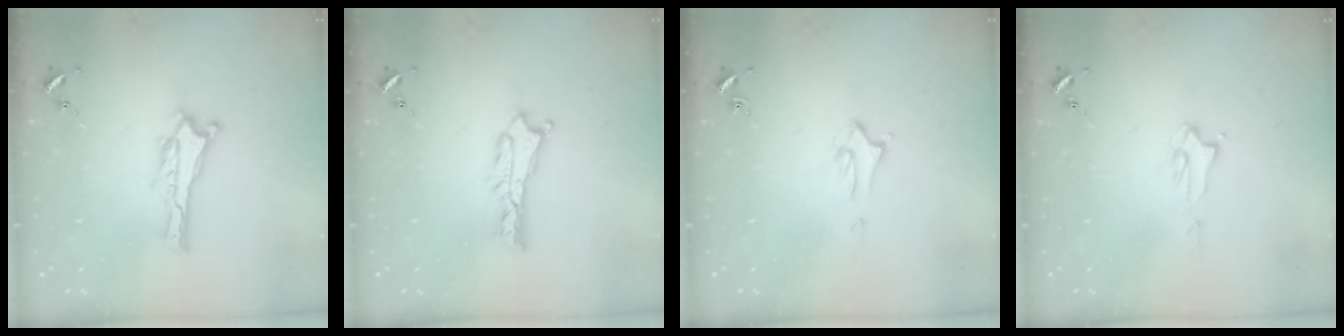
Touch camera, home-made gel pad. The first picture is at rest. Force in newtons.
{"total": 1.1, "press": 1.1, "slide": 0.2}
{"total": 1.4, "press": 1.4, "slide": 0.2}
{"total": 2.2, "press": 2.2, "slide": 0.4}